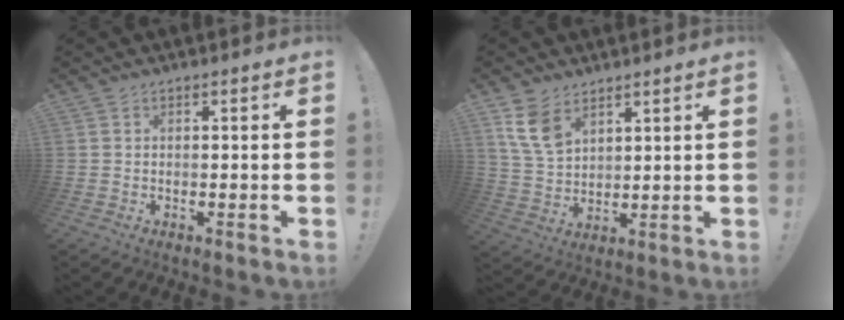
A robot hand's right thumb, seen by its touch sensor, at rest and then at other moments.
{"total": 9.4, "force": [5.8, 5.7, 4.7], "torque": [-0.087, -0.022, 0.117]}